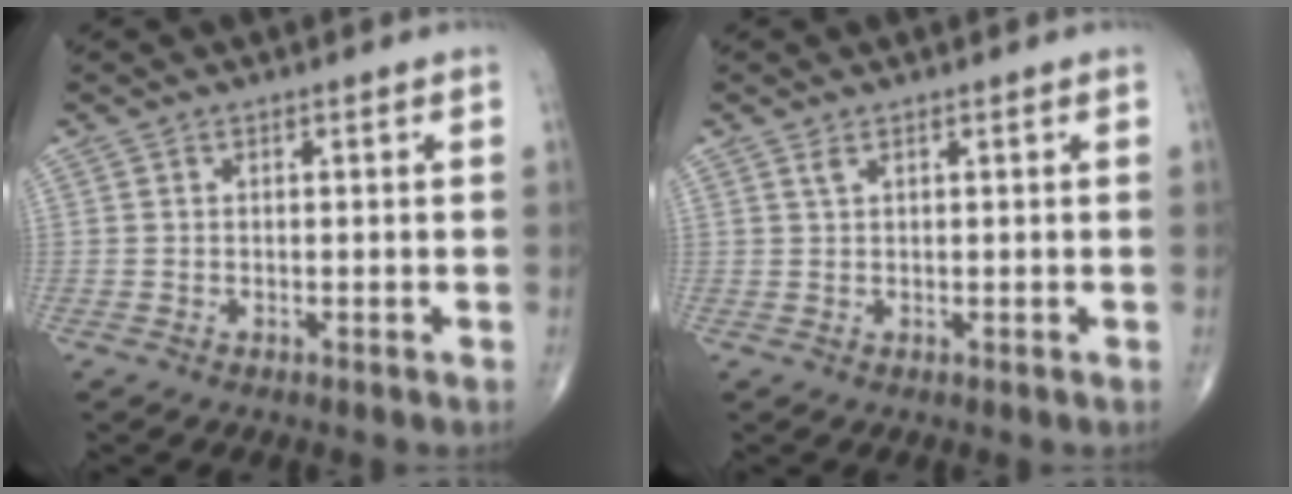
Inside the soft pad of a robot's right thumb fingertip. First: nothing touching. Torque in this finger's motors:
{"motor_torque": [-0.22, -0.23, 0.29, 0.27, -0.01]}